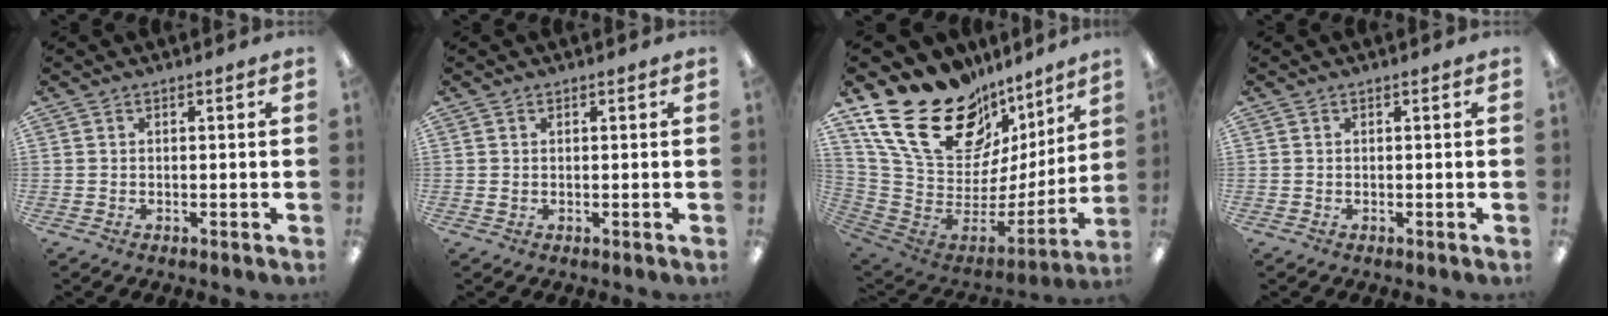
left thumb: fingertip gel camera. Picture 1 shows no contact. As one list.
[{"total": 0.6, "force": [0.2, 0.4, 0.4], "torque": [-0.009, 0.002, 0.003]}, {"total": 27.4, "force": [16.0, 15.3, 16.2], "torque": [-0.271, -0.107, 0.318]}, {"total": 0.0}]